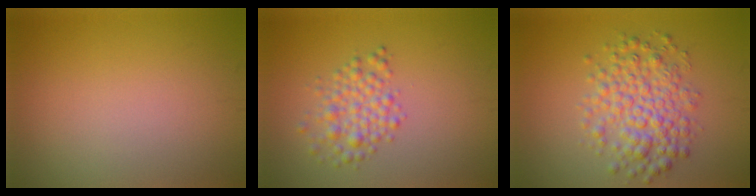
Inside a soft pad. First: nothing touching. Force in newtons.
{"total": 2.9, "press": 2.9, "slide": 0.1}
{"total": 5.1, "press": 5.1, "slide": 0.1}